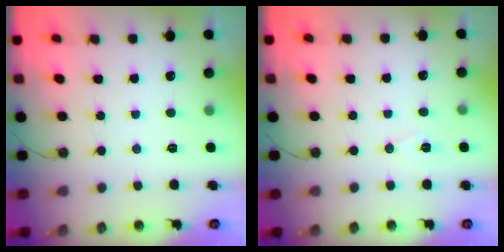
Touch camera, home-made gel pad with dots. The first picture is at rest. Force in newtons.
{"total": 6.2, "press": 4.1, "slide": 4.6}